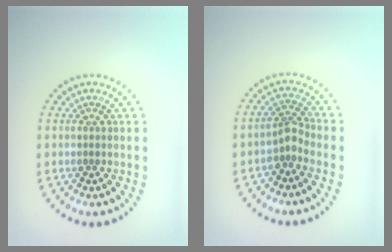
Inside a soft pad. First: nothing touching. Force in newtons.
{"total": 1.9, "press": 1.4, "slide": 1.3}